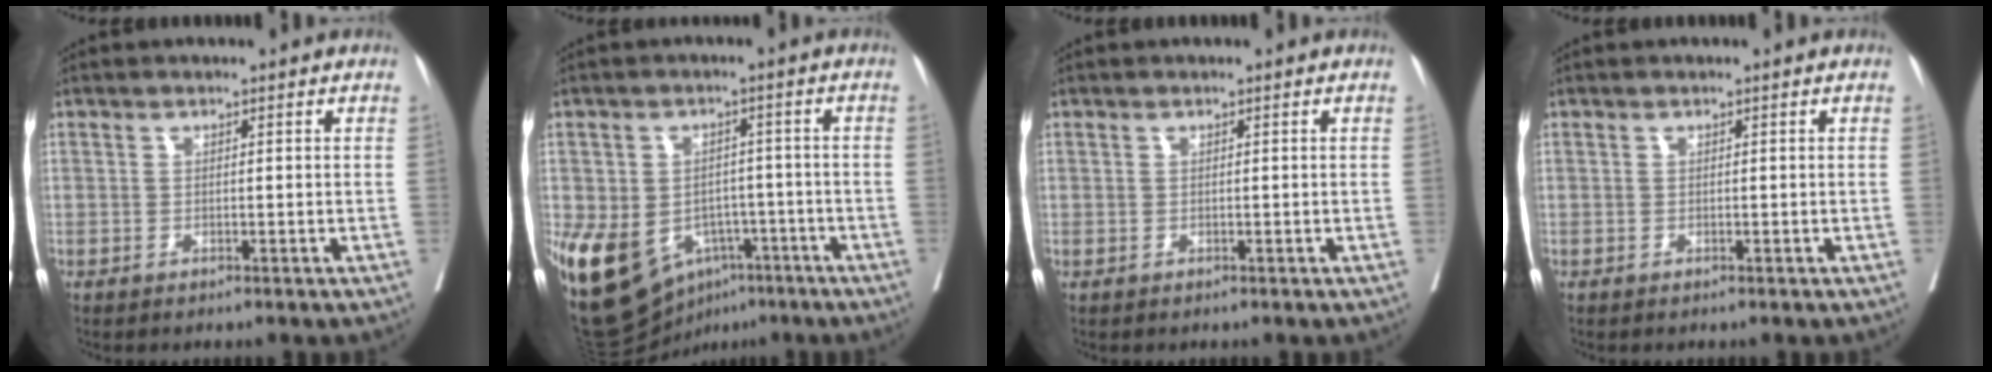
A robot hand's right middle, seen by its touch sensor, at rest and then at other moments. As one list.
[{"total": 15.5, "force": [-6.9, 11.0, 8.5], "torque": [-0.177, 0.007, -0.095]}, {"total": 0.0}, {"total": 0.0}]